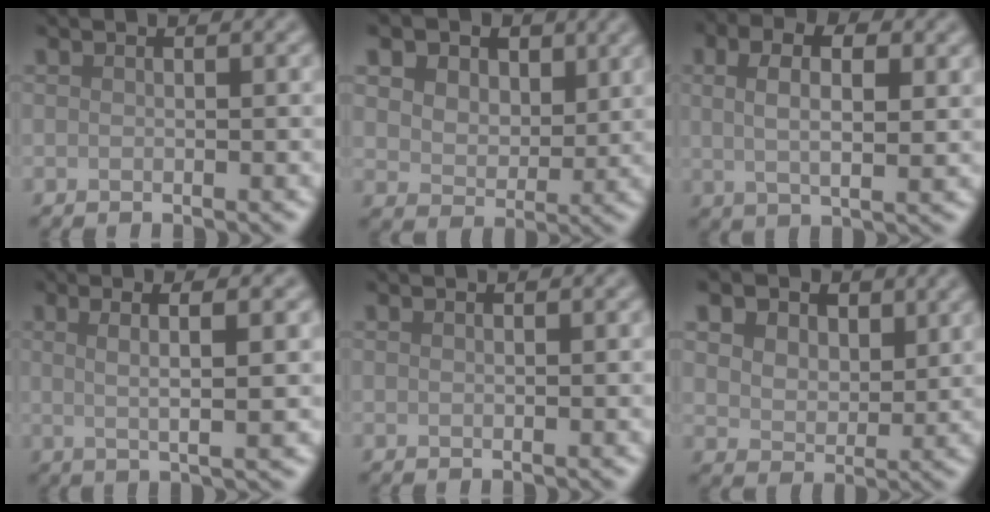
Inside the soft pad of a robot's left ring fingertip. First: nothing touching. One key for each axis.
{"total": 8.9, "fx": 4.9, "fy": 5.9, "fz": 4.5, "tx": -0.102, "ty": 0.008, "tz": 0.073}
{"total": 5.7, "fx": 1.9, "fy": 2.9, "fz": 4.6, "tx": -0.082, "ty": 0.002, "tz": 0.024}
{"total": 4.5, "fx": 1.1, "fy": 1.0, "fz": 4.3, "tx": -0.067, "ty": 0.002, "tz": 0.011}
{"total": 0.0}
{"total": 8.0, "fx": 4.5, "fy": 5.2, "fz": 4.1, "tx": -0.100, "ty": 0.008, "tz": 0.069}